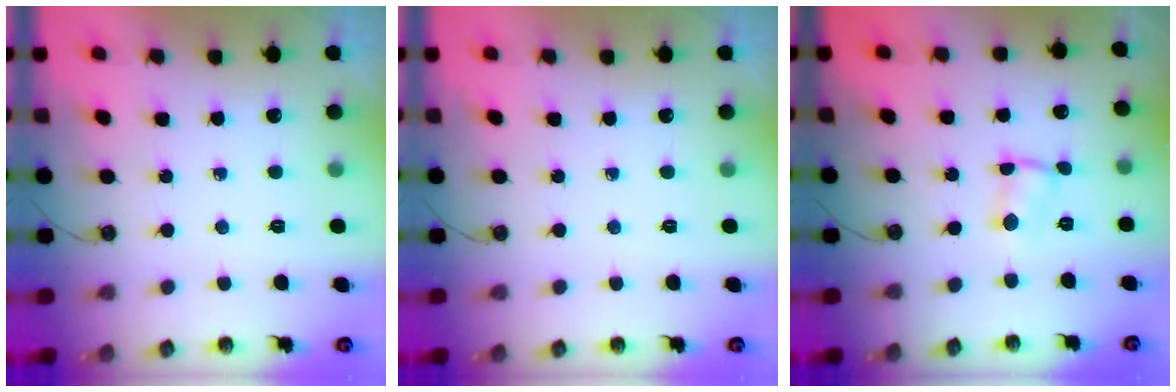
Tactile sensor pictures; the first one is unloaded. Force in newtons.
{"total": 0.0}
{"total": 1.5, "press": 1.5, "slide": 0.2}